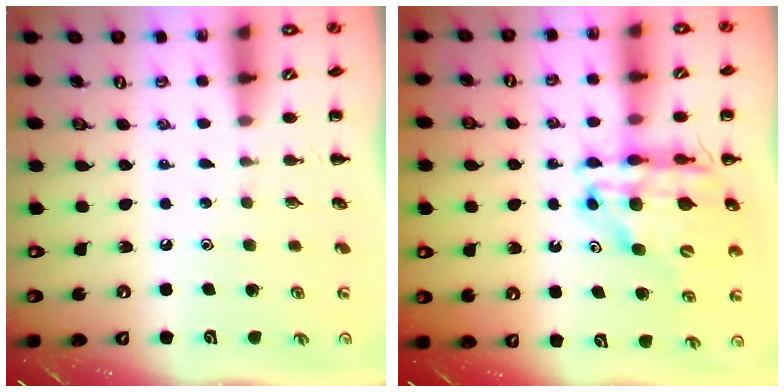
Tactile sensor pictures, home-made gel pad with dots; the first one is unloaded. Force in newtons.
{"total": 15.0, "press": 14.4, "slide": 4.1}